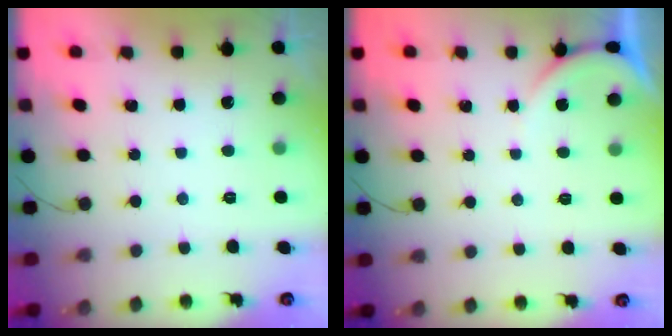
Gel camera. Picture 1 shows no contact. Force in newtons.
{"total": 1.6, "press": 1.6, "slide": 0.4}